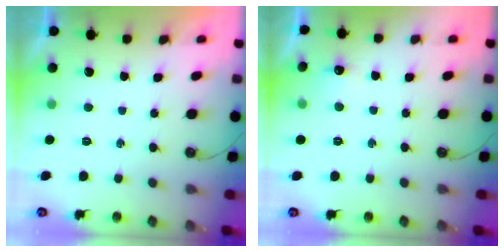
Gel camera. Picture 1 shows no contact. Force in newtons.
{"total": 5.1, "press": 5.1, "slide": 0.7}